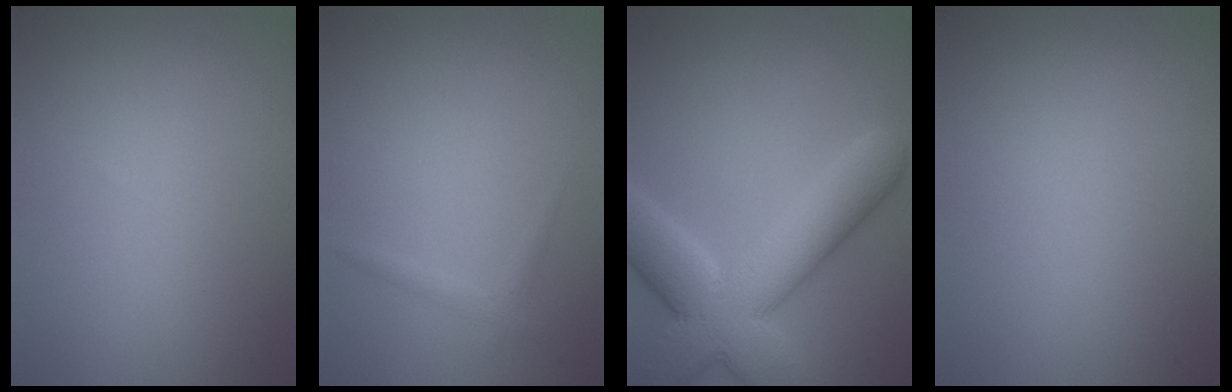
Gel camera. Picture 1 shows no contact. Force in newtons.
{"total": 0.9, "press": 0.9, "slide": 0.1}
{"total": 10.3, "press": 10.3, "slide": 0.7}
{"total": 0.0}